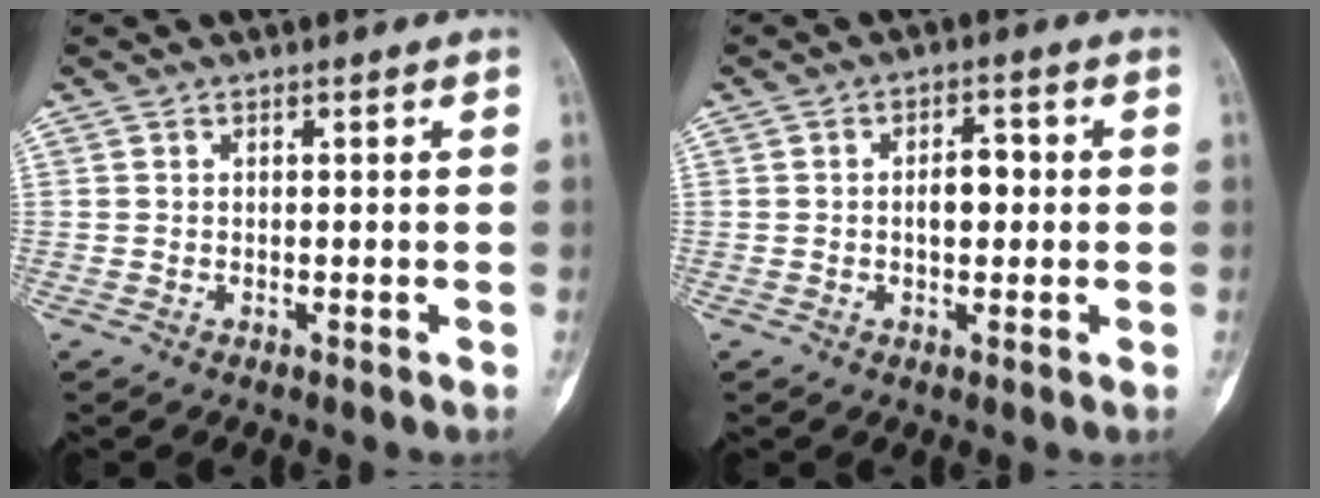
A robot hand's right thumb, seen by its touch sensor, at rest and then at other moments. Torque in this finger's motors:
{"motor_torque": [0.74, 0.56, 0.17, 0.02, 0.01]}